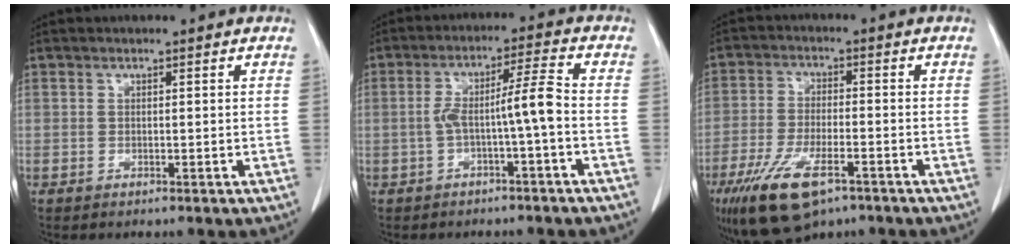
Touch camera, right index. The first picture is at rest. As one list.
[{"total": 6.2, "force": [-1.6, -0.3, 6.0], "torque": [-0.109, 0.025, -0.022]}, {"total": 12.1, "force": [-7.2, 4.0, 8.8], "torque": [-0.174, -0.019, -0.120]}]